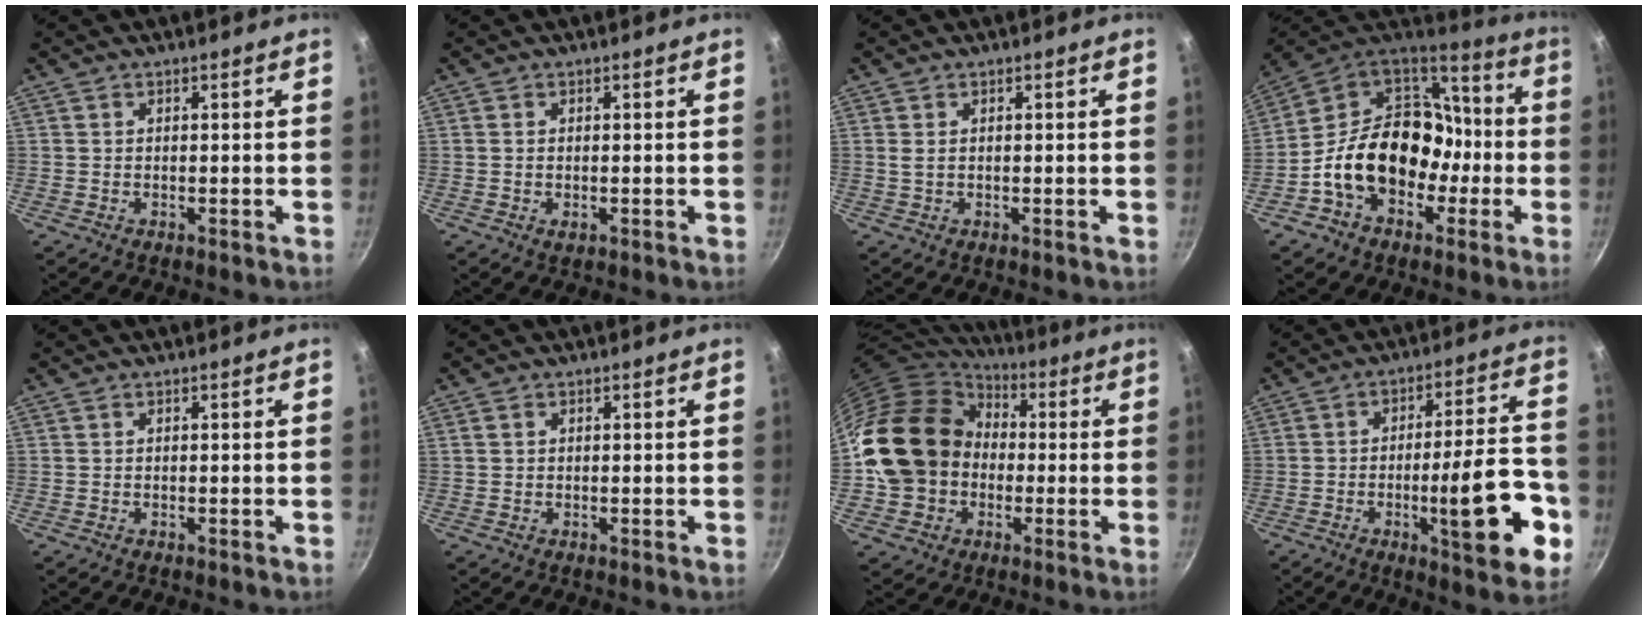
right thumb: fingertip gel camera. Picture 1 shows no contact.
{"total": 1.0, "force": [-0.2, 0.5, 0.8], "torque": [-0.015, -0.003, -0.002]}
{"total": 0.9, "force": [0.2, 0.2, 0.9], "torque": [-0.019, -0.001, 0.004]}
{"total": 22.4, "force": [-4.6, 16.8, 14.1], "torque": [-0.204, 0.072, -0.073]}
{"total": 0.0}
{"total": 0.9, "force": [0.3, 0.8, 0.4], "torque": [-0.005, 0.003, 0.003]}
{"total": 21.4, "force": [0.1, 17.7, 12.0], "torque": [-0.223, 0.055, 0.007]}
{"total": 18.4, "force": [-6.1, 4.7, 16.7], "torque": [-0.208, 0.030, -0.085]}